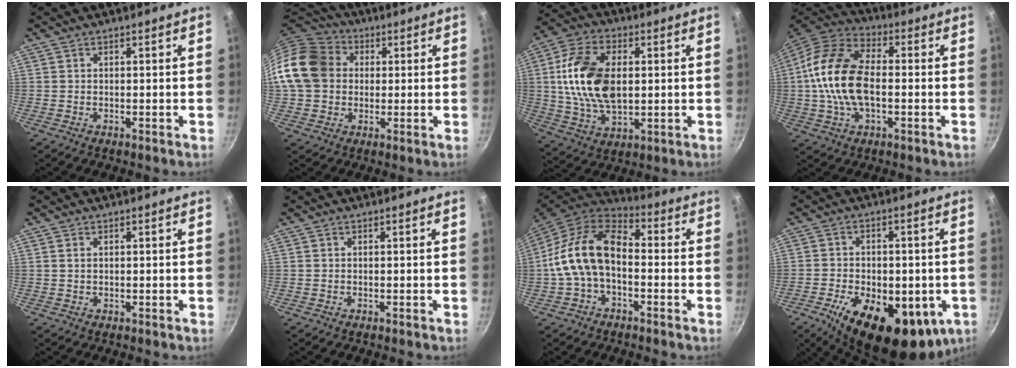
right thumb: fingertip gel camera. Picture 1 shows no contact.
{"total": 15.3, "force": [2.0, 12.7, 8.3], "torque": [-0.138, 0.029, 0.023]}
{"total": 16.9, "force": [1.9, 10.3, 13.3], "torque": [-0.238, 0.000, 0.033]}
{"total": 17.4, "force": [-0.6, 10.0, 14.2], "torque": [-0.262, 0.033, -0.027]}
{"total": 0.9, "force": [0.3, 0.6, 0.6], "torque": [-0.010, 0.002, 0.006]}
{"total": 0.0}
{"total": 15.0, "force": [-1.6, 9.3, 11.7], "torque": [-0.202, 0.045, -0.046]}
{"total": 21.1, "force": [-7.3, 11.2, 16.3], "torque": [-0.234, -0.006, -0.097]}